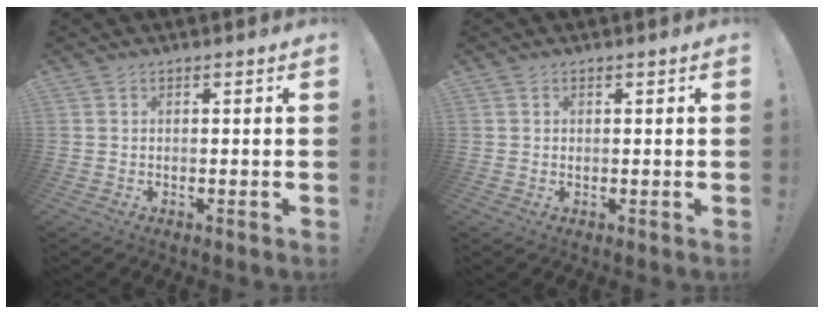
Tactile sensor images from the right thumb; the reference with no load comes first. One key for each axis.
{"total": 0.0}